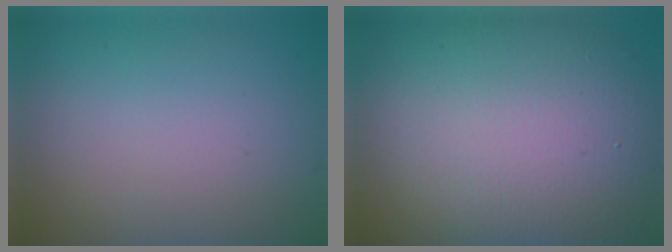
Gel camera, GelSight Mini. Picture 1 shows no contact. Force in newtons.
{"total": 15.3, "press": 15.3, "slide": 0.8}